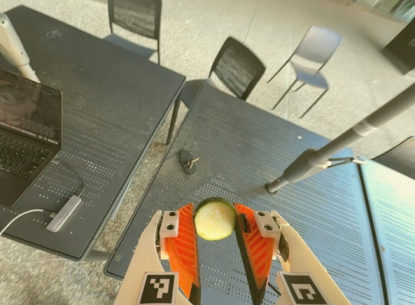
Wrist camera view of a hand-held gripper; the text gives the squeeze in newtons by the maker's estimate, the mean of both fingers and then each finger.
{"total": 9.6, "left": 10.0, "right": 9.3}